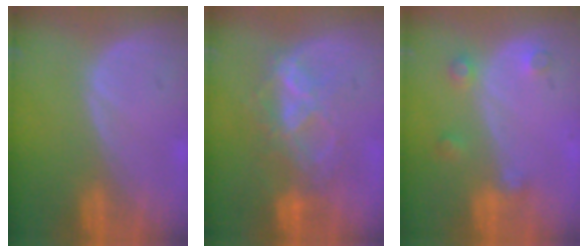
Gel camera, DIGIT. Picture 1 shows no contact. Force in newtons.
{"total": 6.8, "press": 6.7, "slide": 1.5}
{"total": 3.5, "press": 3.1, "slide": 1.5}